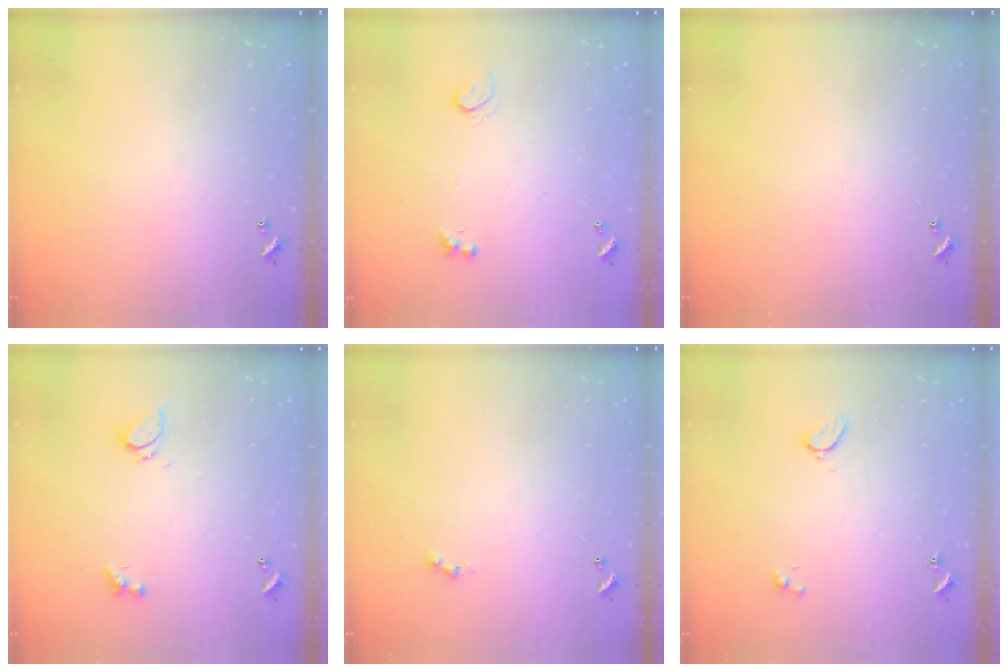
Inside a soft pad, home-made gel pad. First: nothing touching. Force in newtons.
{"total": 2.5, "press": 2.2, "slide": 1.2}
{"total": 0.0}
{"total": 1.8, "press": 1.7, "slide": 0.5}
{"total": 0.5, "press": 0.4, "slide": 0.3}
{"total": 2.0, "press": 2.0, "slide": 0.5}